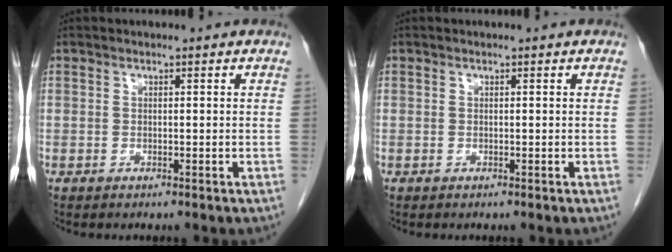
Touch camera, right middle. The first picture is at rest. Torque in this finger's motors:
{"motor_torque": [-0.03, 0.05, 0.02, 0.01]}